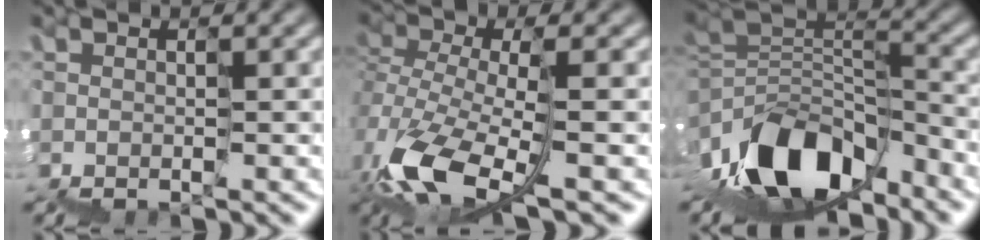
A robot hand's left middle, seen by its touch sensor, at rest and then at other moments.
{"total": 6.8, "force": [-3.1, 2.2, 5.7], "torque": [-0.139, -0.011, -0.054]}
{"total": 8.2, "force": [-5.0, 4.0, 5.2], "torque": [-0.089, 0.015, -0.083]}